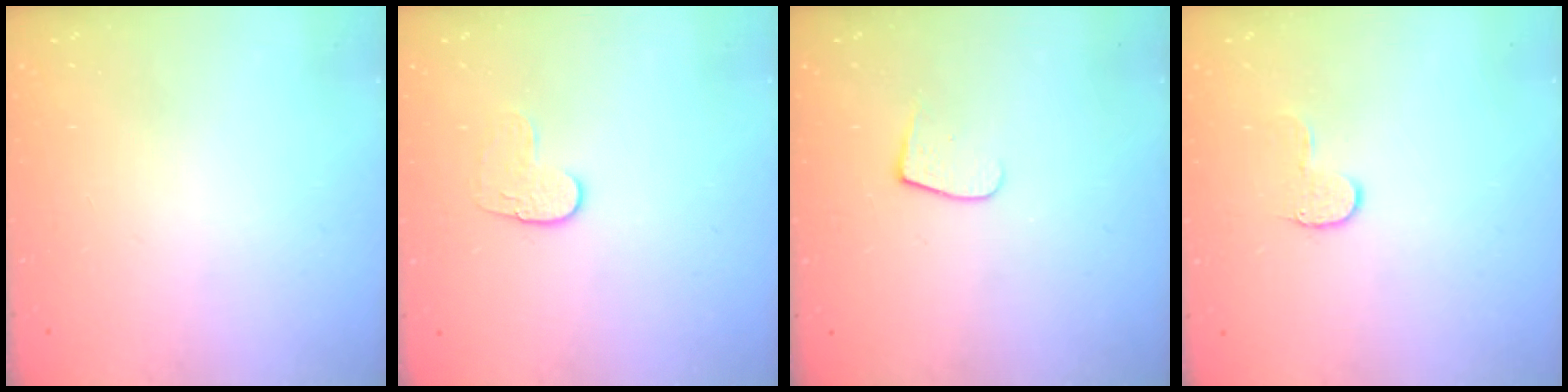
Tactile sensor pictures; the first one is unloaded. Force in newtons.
{"total": 7.9, "press": 7.8, "slide": 0.6}
{"total": 5.8, "press": 5.8, "slide": 0.7}
{"total": 4.6, "press": 4.6, "slide": 0.5}